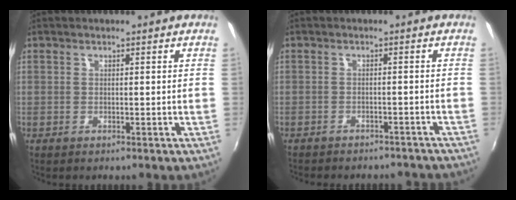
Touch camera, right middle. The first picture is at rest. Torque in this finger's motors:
{"motor_torque": [0.98, -1.16, 0.31, 0.06]}